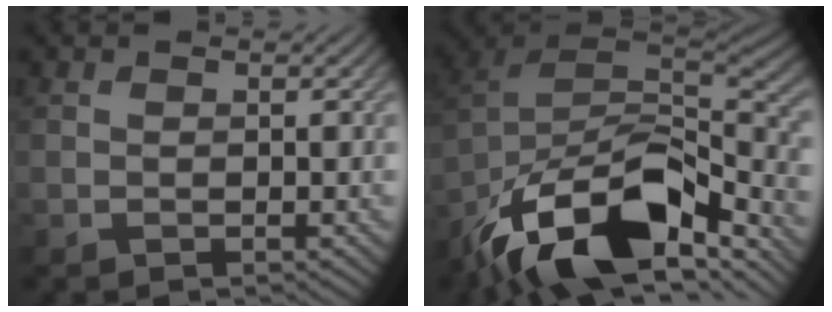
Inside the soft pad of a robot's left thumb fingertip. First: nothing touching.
{"total": 16.9, "force": [-10.6, 7.8, 10.5], "torque": [-0.236, -0.012, -0.197]}